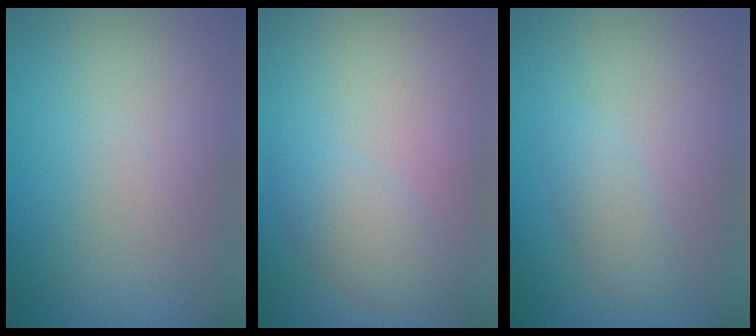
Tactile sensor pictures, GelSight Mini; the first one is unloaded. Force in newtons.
{"total": 2.4, "press": 2.4, "slide": 0.2}
{"total": 1.5, "press": 1.5, "slide": 0.0}